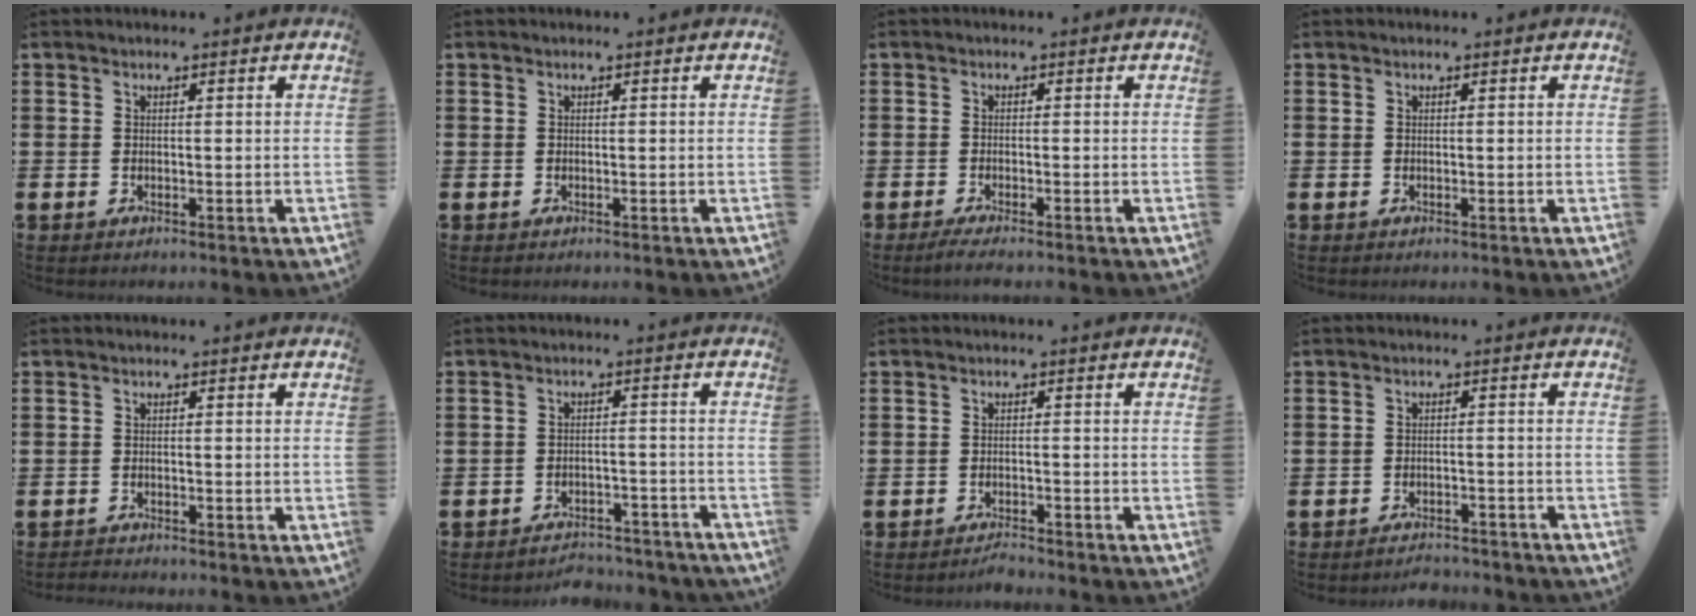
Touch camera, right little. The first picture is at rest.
{"total": 0.0}
{"total": 1.2, "force": [-0.8, 0.0, 0.9], "torque": [-0.014, -0.001, -0.015]}
{"total": 0.0}
{"total": 0.8, "force": [-0.8, 0.0, 0.0], "torque": [-0.002, -0.001, -0.017]}
{"total": 3.2, "force": [-3.2, 0.3, -0.1], "torque": [-0.005, 0.004, -0.069]}
{"total": 1.5, "force": [-1.5, 0.0, 0.1], "torque": [-0.007, 0.002, -0.029]}
{"total": 2.2, "force": [-2.2, 0.0, 0.0], "torque": [-0.006, 0.004, -0.046]}